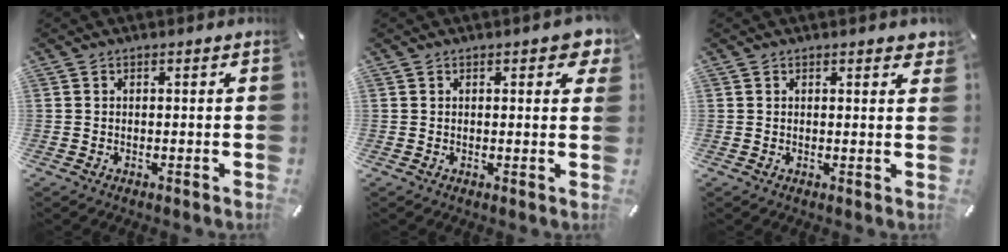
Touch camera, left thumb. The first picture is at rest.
{"total": 3.4, "force": [1.8, 1.5, 2.4], "torque": [-0.029, -0.003, 0.026]}
{"total": 1.4, "force": [1.1, 0.5, 0.7], "torque": [0.001, -0.004, 0.018]}